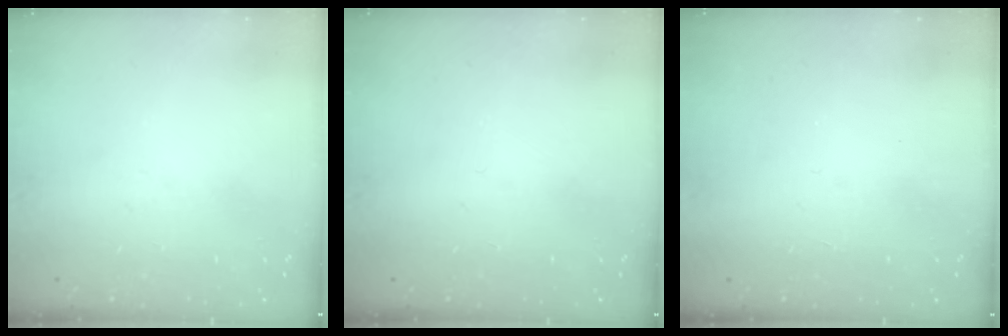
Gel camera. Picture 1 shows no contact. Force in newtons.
{"total": 0.0}
{"total": 1.6, "press": 1.6, "slide": 0.1}